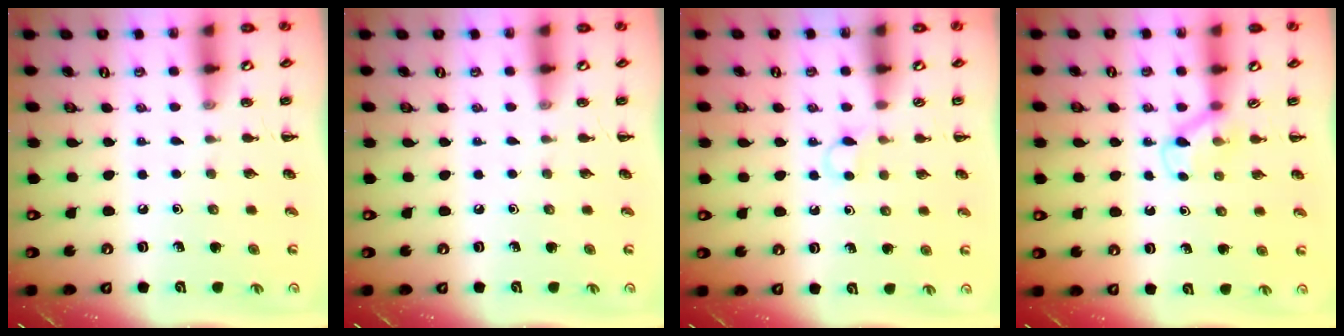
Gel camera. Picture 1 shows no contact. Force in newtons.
{"total": 0.0}
{"total": 3.1, "press": 2.9, "slide": 1.0}
{"total": 2.9, "press": 2.7, "slide": 1.1}